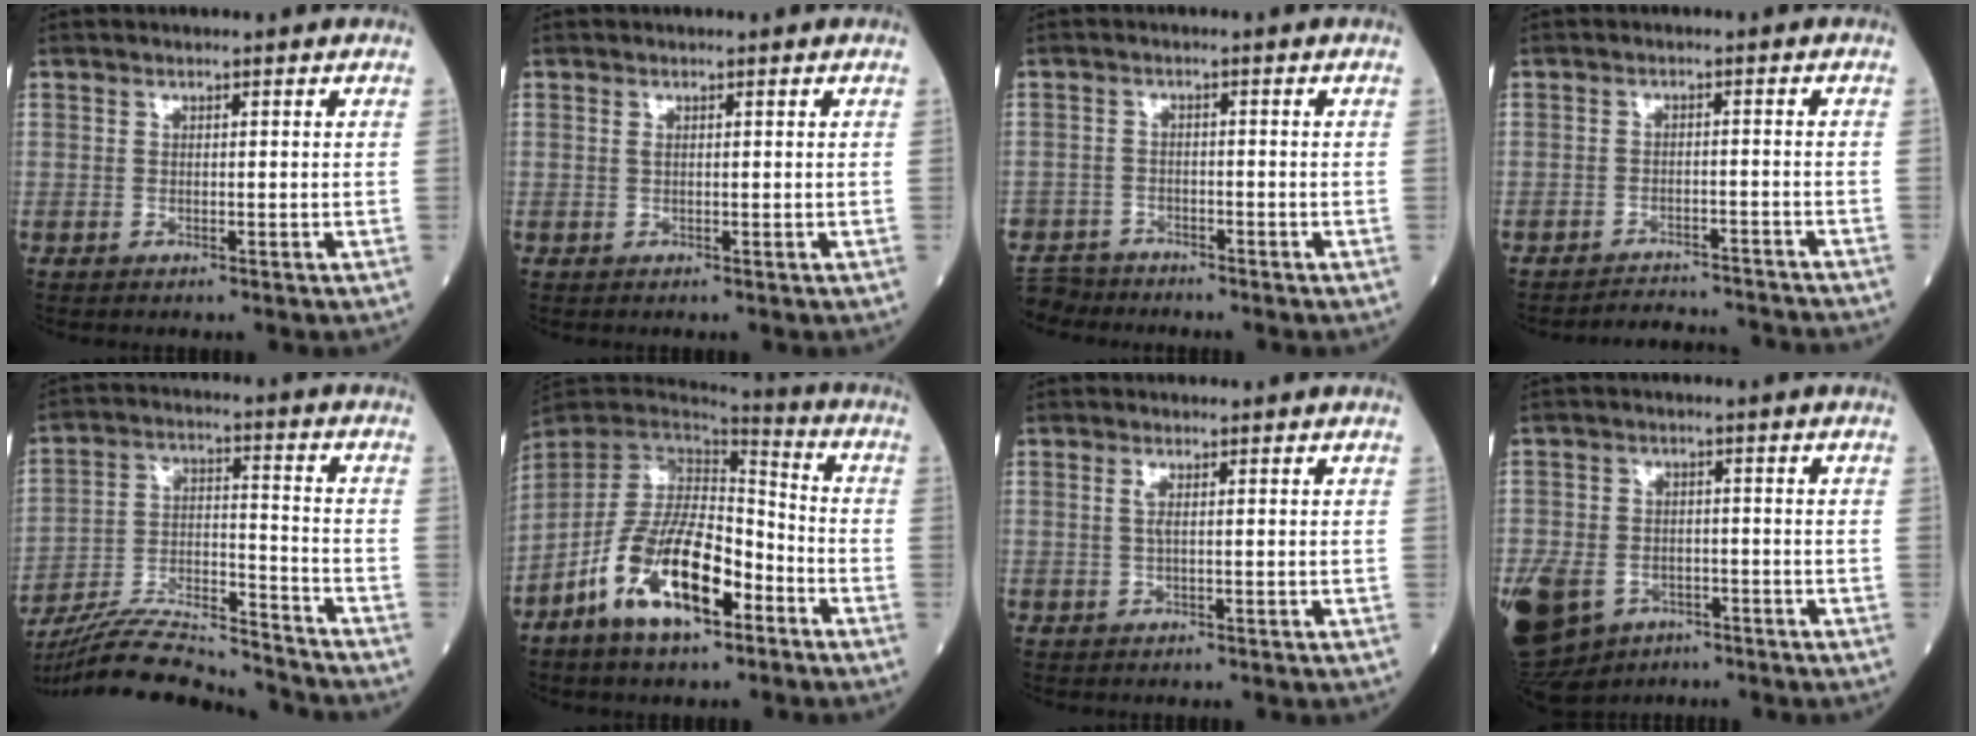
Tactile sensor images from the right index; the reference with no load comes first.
{"total": 0.6, "force": [0.3, 0.1, 0.5], "torque": [-0.017, 0.005, 0.007]}
{"total": 4.9, "force": [-4.6, 1.7, -0.6], "torque": [0.017, -0.006, -0.089]}
{"total": 8.1, "force": [-8.1, 0.5, 0.7], "torque": [-0.004, 0.007, -0.103]}
{"total": 18.1, "force": [-17.2, 0.5, 5.5], "torque": [-0.121, -0.001, -0.294]}
{"total": 14.5, "force": [-6.5, 5.4, 11.7], "torque": [-0.227, 0.003, -0.121]}
{"total": 1.2, "force": [0.3, 0.0, 1.2], "torque": [-0.032, 0.001, 0.004]}
{"total": 23.1, "force": [-10.3, 17.6, 10.8], "torque": [-0.368, -0.022, -0.159]}